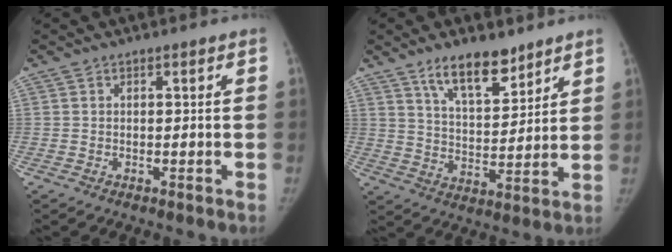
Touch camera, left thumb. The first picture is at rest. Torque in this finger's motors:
{"motor_torque": [0.89, -0.31, 1.28, -1.09, 0.27]}